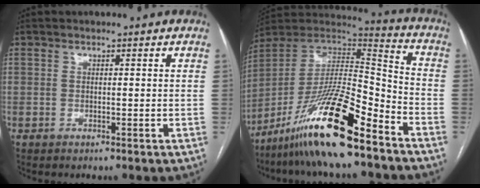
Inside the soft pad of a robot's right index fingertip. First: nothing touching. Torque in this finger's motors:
{"motor_torque": [1.11, -1.03, 0.83, 0.21]}